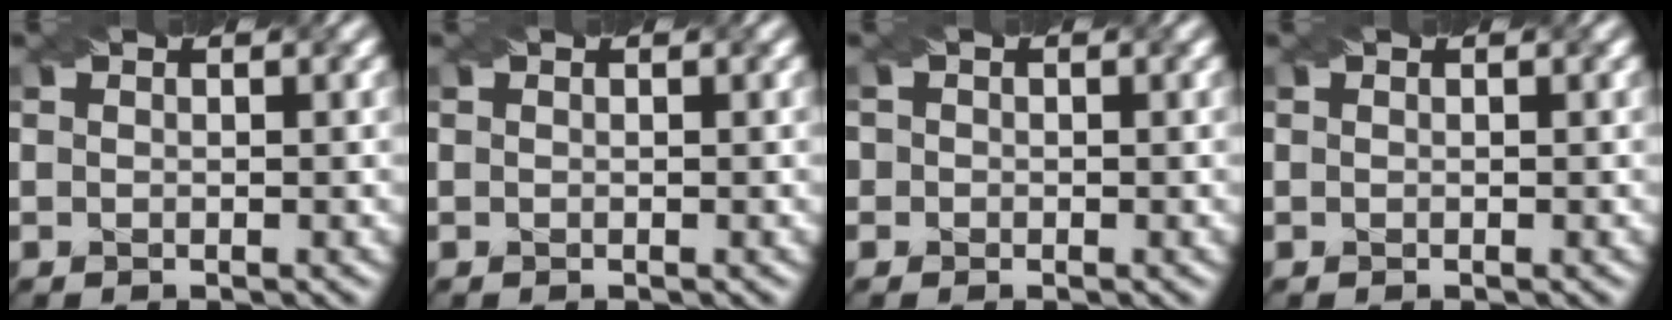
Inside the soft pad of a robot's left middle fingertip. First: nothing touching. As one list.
[{"total": 0.0}, {"total": 1.1, "force": [0.0, 1.1, 0.0], "torque": [0.012, 0.007, -0.011]}, {"total": 0.0}]